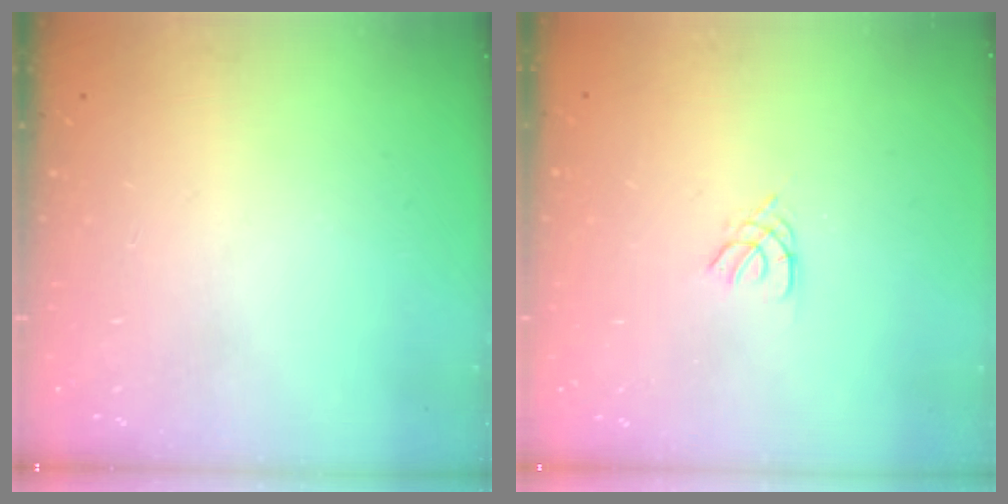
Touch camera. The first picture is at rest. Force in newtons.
{"total": 1.4, "press": 1.4, "slide": 0.3}